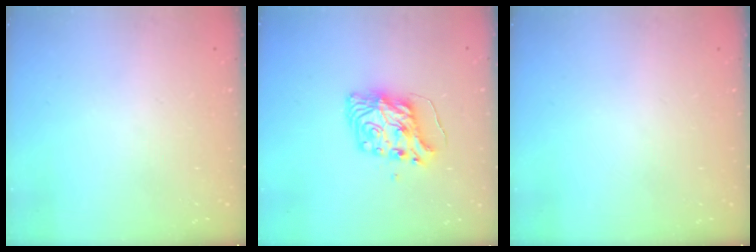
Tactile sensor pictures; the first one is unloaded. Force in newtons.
{"total": 9.2, "press": 9.1, "slide": 1.3}
{"total": 0.0}